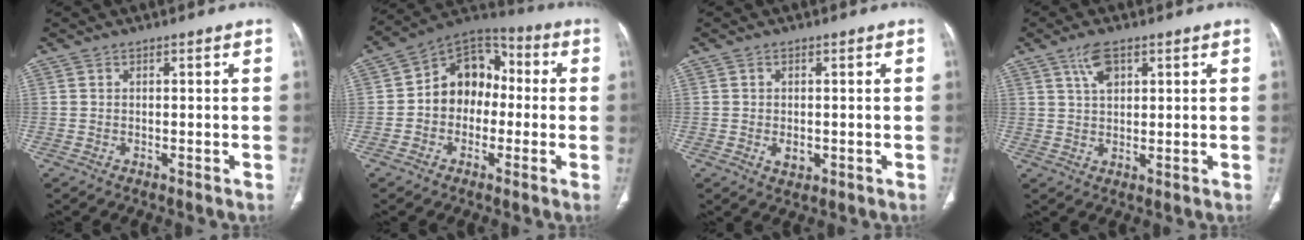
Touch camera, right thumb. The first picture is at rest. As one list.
[{"total": 12.5, "force": [-0.7, 9.8, 7.8], "torque": [-0.078, 0.044, -0.028]}, {"total": 2.9, "force": [-0.5, 2.0, 2.0], "torque": [-0.025, -0.001, -0.003]}, {"total": 5.0, "force": [2.6, 2.3, 3.6], "torque": [-0.064, -0.008, 0.052]}]